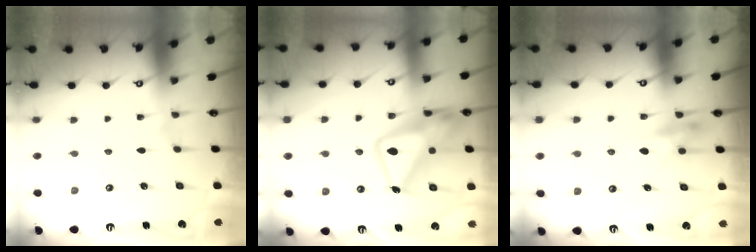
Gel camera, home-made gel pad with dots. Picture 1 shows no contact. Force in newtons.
{"total": 18.2, "press": 18.1, "slide": 1.7}
{"total": 8.5, "press": 8.4, "slide": 1.3}